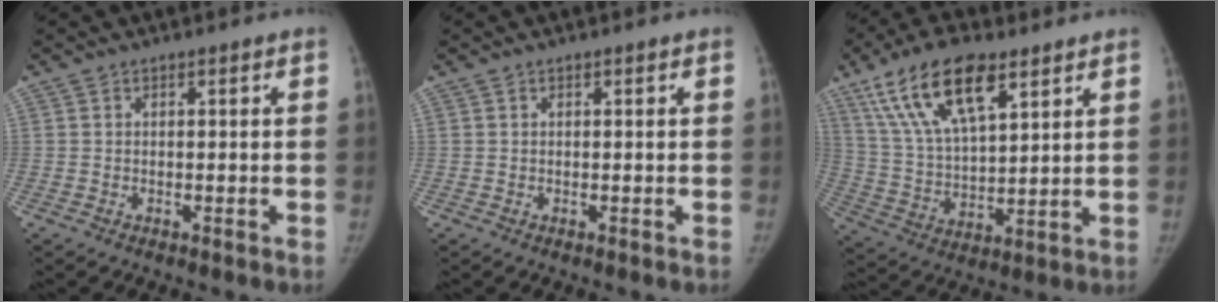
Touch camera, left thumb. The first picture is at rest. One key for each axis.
{"total": 0.0}
{"total": 17.5, "fx": 9.9, "fy": 7.1, "fz": 12.6, "tx": -0.215, "ty": -0.026, "tz": 0.188}